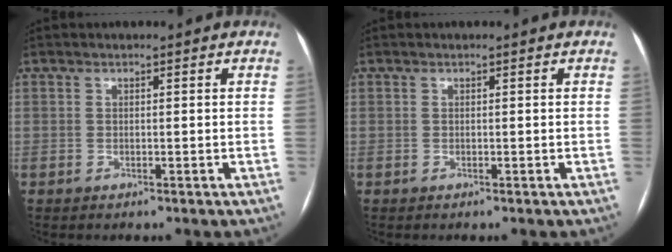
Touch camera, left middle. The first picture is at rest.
{"total": 0.0}